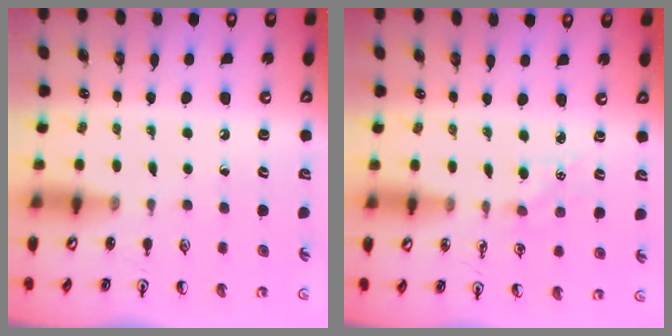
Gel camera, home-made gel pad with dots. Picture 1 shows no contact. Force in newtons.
{"total": 2.4, "press": 2.3, "slide": 0.3}